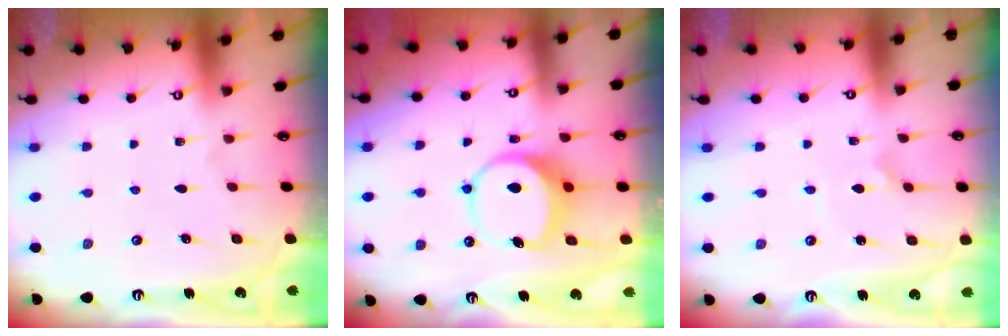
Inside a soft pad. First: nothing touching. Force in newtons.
{"total": 8.4, "press": 8.2, "slide": 1.4}
{"total": 1.4, "press": 1.4, "slide": 0.4}